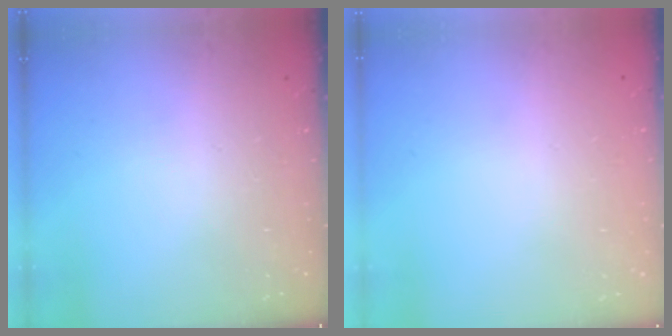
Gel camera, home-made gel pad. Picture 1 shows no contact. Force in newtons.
{"total": 0.0}